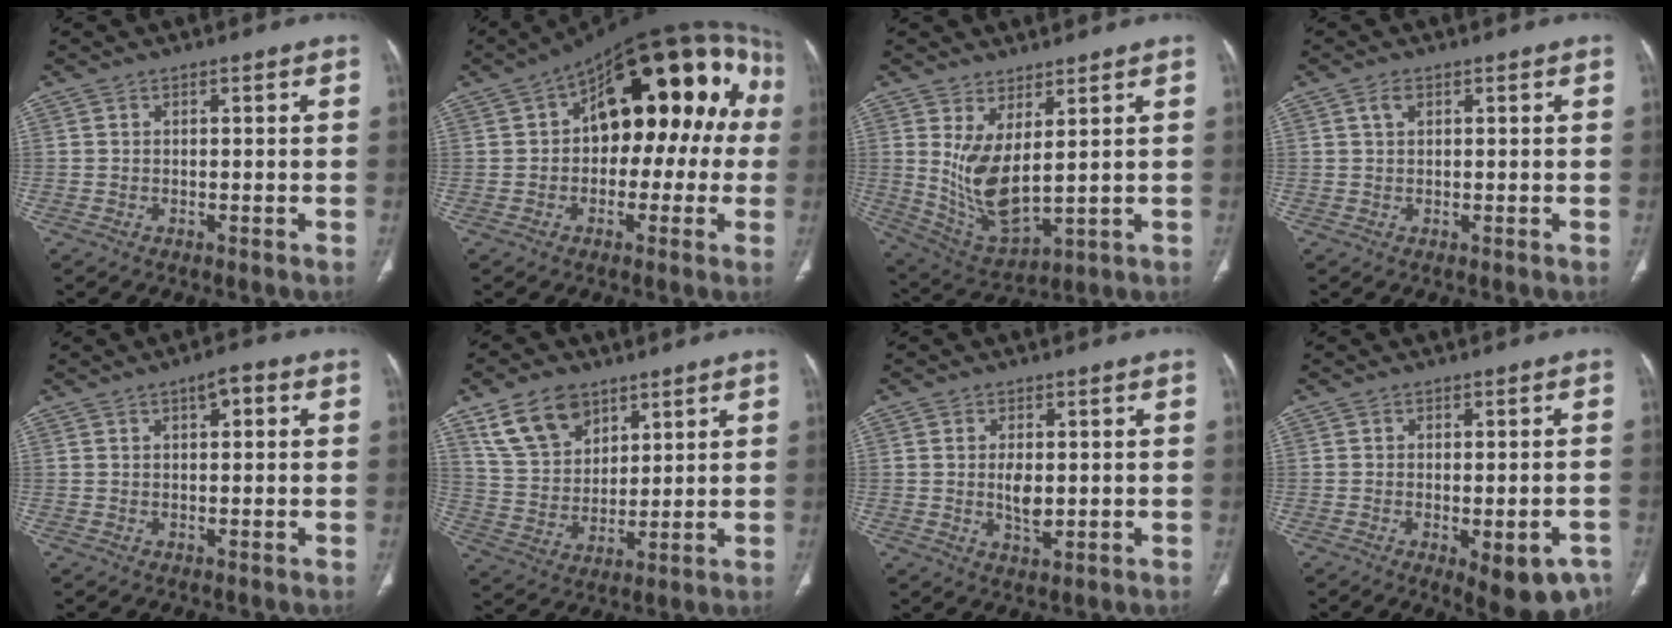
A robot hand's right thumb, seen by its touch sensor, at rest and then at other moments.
{"total": 24.6, "force": [3.2, 13.1, 20.6], "torque": [-0.253, 0.053, 0.036]}
{"total": 10.4, "force": [2.6, 4.1, 9.2], "torque": [-0.180, -0.036, 0.071]}
{"total": 1.6, "force": [0.7, 0.9, 1.1], "torque": [-0.020, 0.005, 0.014]}
{"total": 3.7, "force": [1.4, 1.6, 3.0], "torque": [-0.036, 0.003, 0.016]}
{"total": 12.1, "force": [7.4, 7.7, 5.7], "torque": [-0.084, -0.028, 0.150]}
{"total": 4.4, "force": [0.2, 2.3, 3.7], "torque": [-0.065, -0.009, 0.007]}
{"total": 10.4, "force": [-4.7, 4.4, 8.2], "torque": [-0.082, 0.013, -0.050]}